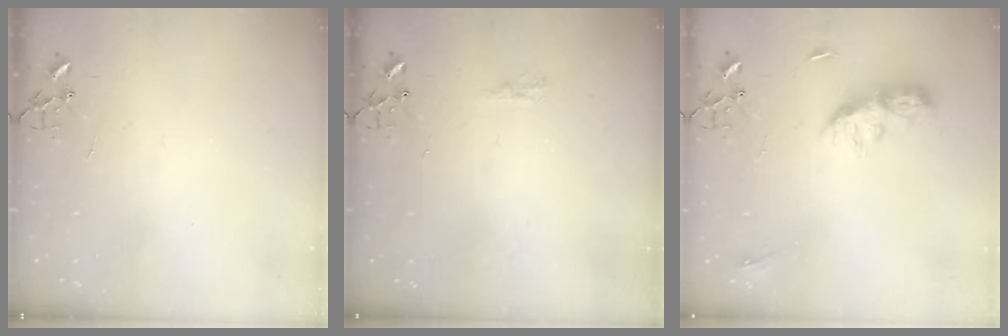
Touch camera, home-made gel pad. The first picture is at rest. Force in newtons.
{"total": 5.1, "press": 5.1, "slide": 0.4}
{"total": 8.7, "press": 8.7, "slide": 0.4}